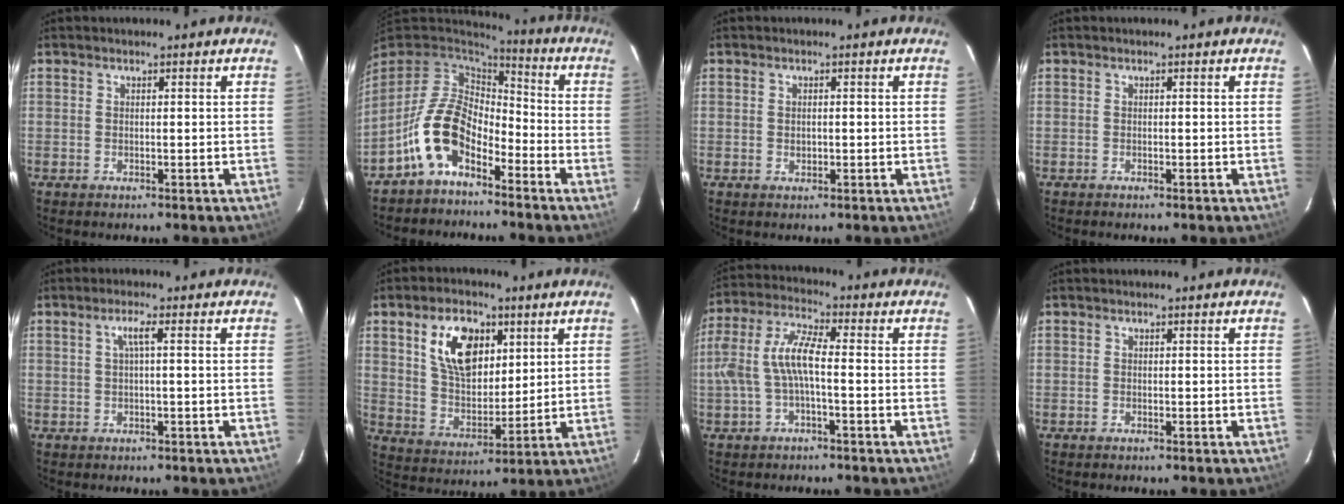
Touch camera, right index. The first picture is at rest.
{"total": 11.6, "force": [-6.4, 6.7, 7.0], "torque": [-0.147, 0.018, -0.125]}
{"total": 1.0, "force": [-0.1, 0.9, 0.5], "torque": [-0.006, 0.001, 0.000]}
{"total": 0.0}
{"total": 2.2, "force": [0.2, -0.1, 2.2], "torque": [-0.042, 0.005, 0.003]}
{"total": 12.9, "force": [5.4, 7.8, 8.7], "torque": [-0.158, 0.017, 0.106]}
{"total": 8.2, "force": [-1.6, 2.3, 7.7], "torque": [-0.172, 0.013, -0.027]}
{"total": 0.0}